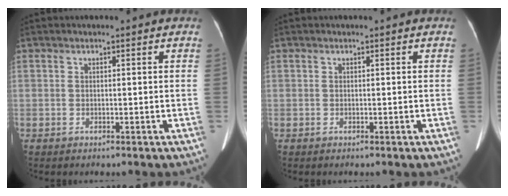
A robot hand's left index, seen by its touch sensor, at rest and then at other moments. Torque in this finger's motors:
{"motor_torque": [0.09, 0.05, 0.05, 0.01]}